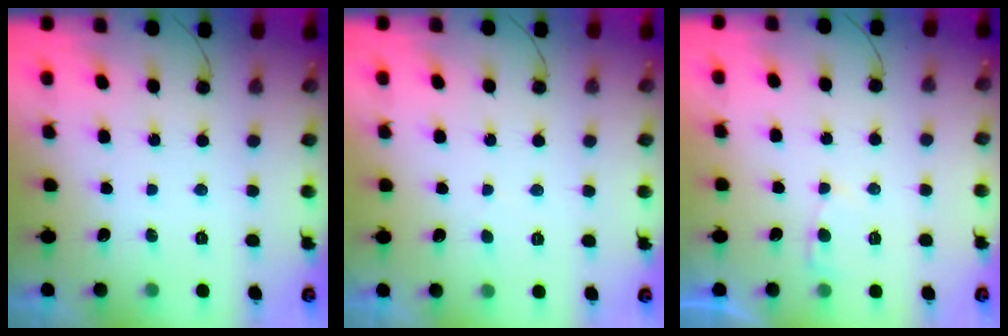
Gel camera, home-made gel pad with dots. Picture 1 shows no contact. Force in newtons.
{"total": 2.0, "press": 2.0, "slide": 0.2}
{"total": 2.0, "press": 2.0, "slide": 0.3}